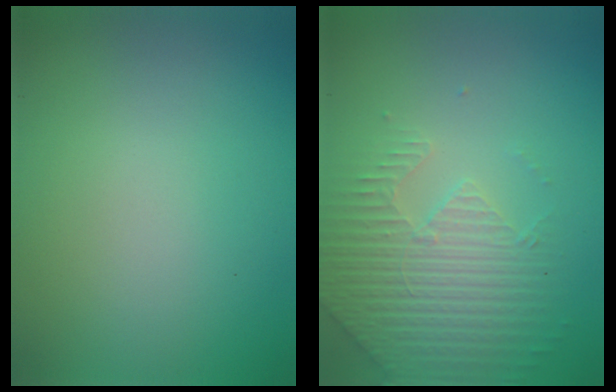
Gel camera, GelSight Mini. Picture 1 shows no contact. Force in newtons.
{"total": 4.4, "press": 4.3, "slide": 1.0}